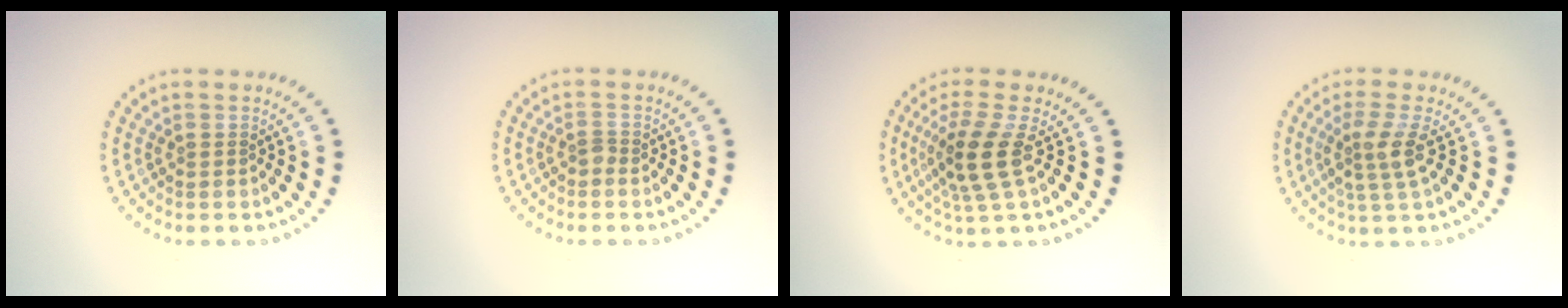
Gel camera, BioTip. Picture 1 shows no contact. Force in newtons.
{"total": 0.8, "press": 0.5, "slide": 0.6}
{"total": 3.7, "press": 2.8, "slide": 2.5}
{"total": 2.8, "press": 2.2, "slide": 1.8}